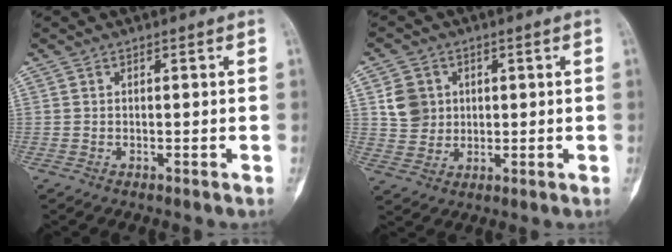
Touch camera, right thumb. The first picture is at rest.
{"total": 6.3, "force": [1.6, 5.7, 2.2], "torque": [-0.017, -0.004, 0.034]}